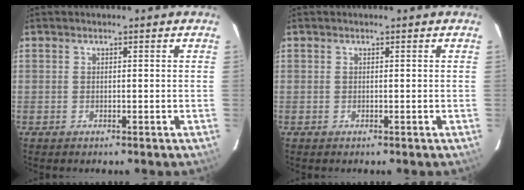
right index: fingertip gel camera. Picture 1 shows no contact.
{"total": 0.0}